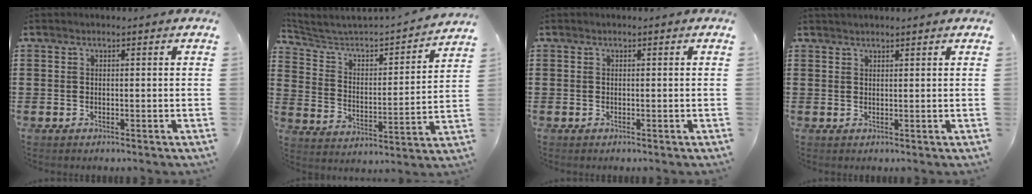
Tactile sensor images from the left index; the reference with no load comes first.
{"total": 4.0, "force": [3.7, 1.1, 1.2], "torque": [-0.051, -0.035, 0.052]}
{"total": 0.0}
{"total": 1.2, "force": [1.1, 0.1, 0.2], "torque": [-0.005, 0.001, 0.022]}